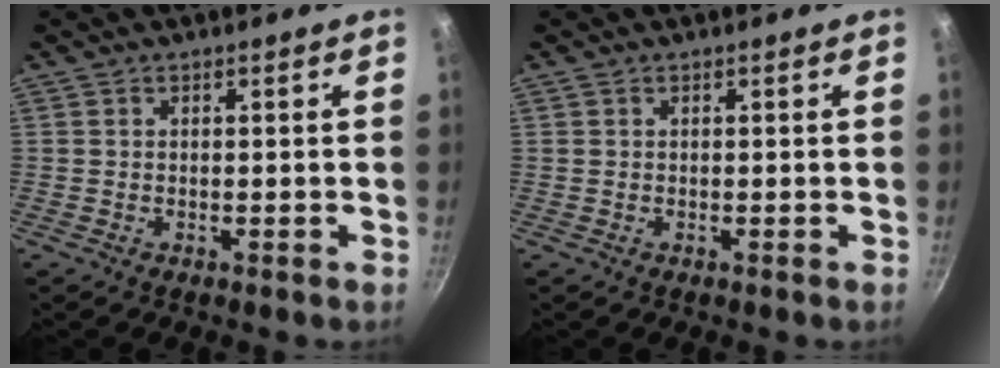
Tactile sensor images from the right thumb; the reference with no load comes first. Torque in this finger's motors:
{"motor_torque": [-0.22, -0.39, -0.09, 0.01, -0.01]}